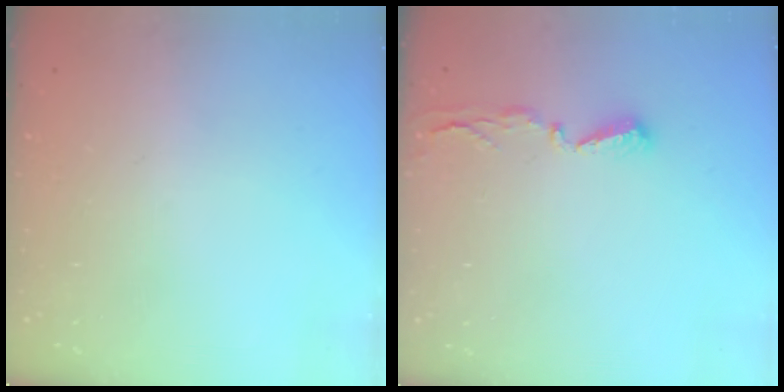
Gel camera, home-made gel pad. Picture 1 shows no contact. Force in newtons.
{"total": 4.0, "press": 4.0, "slide": 0.4}